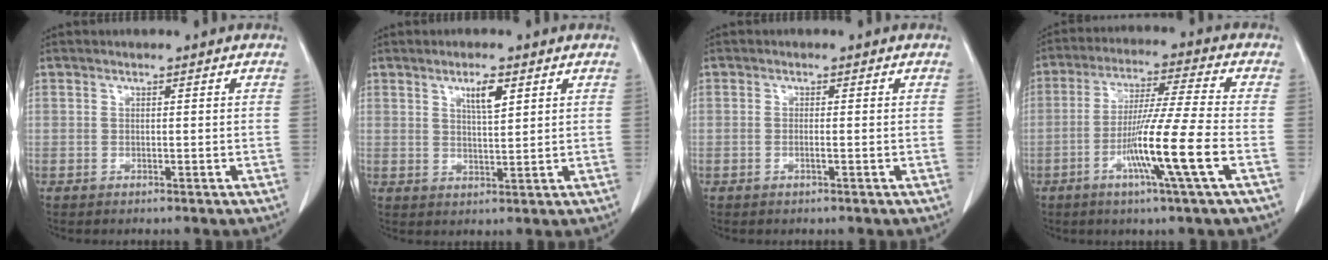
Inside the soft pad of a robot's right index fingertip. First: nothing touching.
{"total": 3.7, "force": [1.9, 0.5, 3.2], "torque": [-0.056, -0.002, 0.035]}
{"total": 0.7, "force": [-0.2, -0.1, 0.7], "torque": [-0.014, 0.001, -0.003]}
{"total": 12.0, "force": [-4.1, -1.8, 11.1], "torque": [-0.207, -0.017, -0.079]}